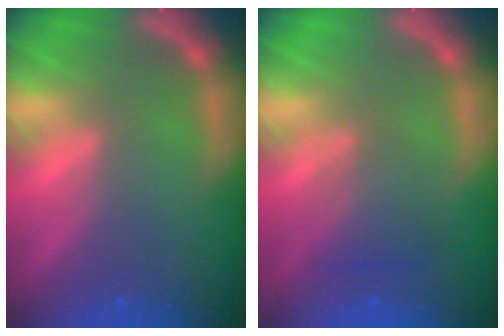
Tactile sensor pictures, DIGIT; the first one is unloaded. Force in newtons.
{"total": 3.0}